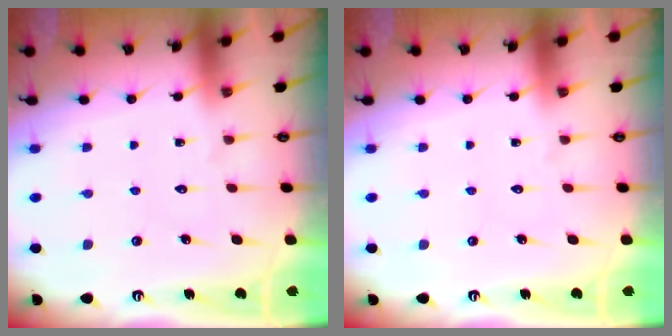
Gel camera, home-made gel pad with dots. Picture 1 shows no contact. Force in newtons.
{"total": 0.0}